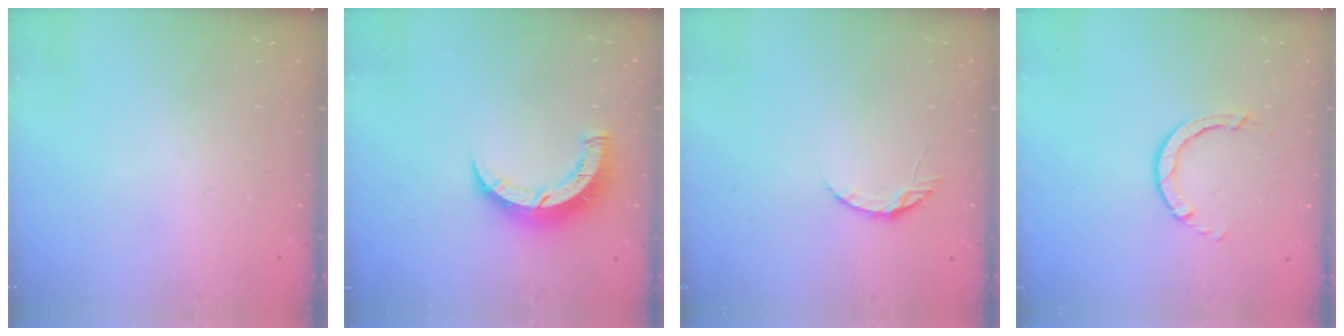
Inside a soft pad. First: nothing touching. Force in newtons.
{"total": 7.5, "press": 7.5, "slide": 0.6}
{"total": 3.8, "press": 3.8, "slide": 0.4}
{"total": 2.6, "press": 2.6, "slide": 0.3}